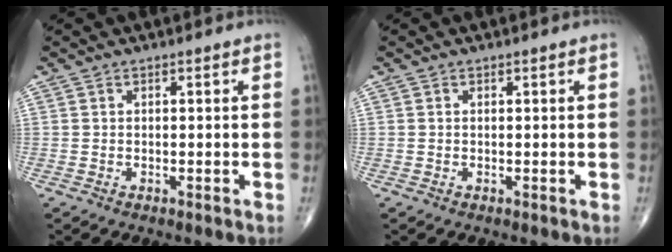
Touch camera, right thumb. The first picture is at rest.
{"total": 0.0}